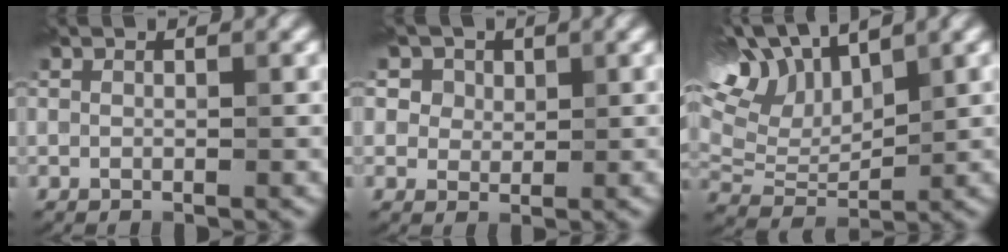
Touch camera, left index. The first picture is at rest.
{"total": 5.7, "force": [3.3, 4.0, 2.3], "torque": [-0.051, 0.006, 0.043]}
{"total": 9.8, "force": [6.3, 3.7, 6.5], "torque": [-0.142, 0.025, 0.105]}